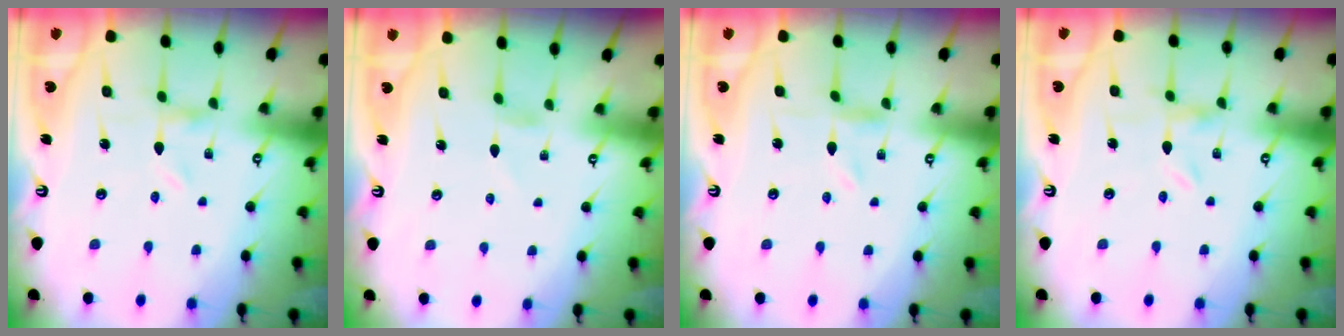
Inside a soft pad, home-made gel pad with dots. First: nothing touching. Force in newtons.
{"total": 0.0}
{"total": 0.0}
{"total": 0.0}